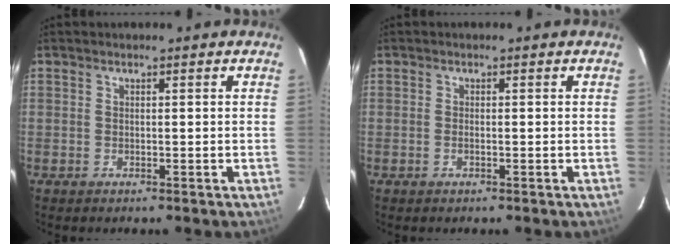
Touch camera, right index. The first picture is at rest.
{"total": 0.7, "force": [-0.3, 0.2, 0.6], "torque": [-0.013, 0.002, -0.006]}